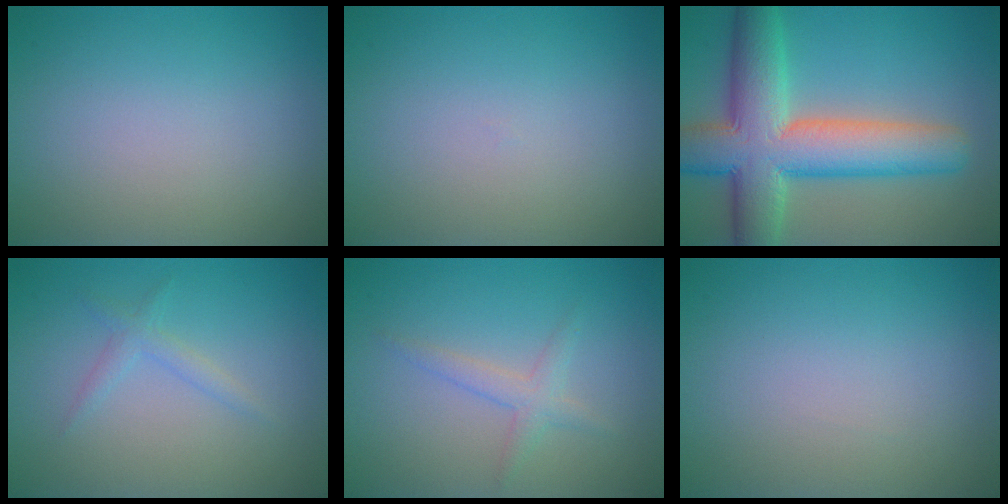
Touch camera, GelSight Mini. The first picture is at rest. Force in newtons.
{"total": 0.0}
{"total": 10.9, "press": 10.9, "slide": 0.8}
{"total": 1.3, "press": 1.3, "slide": 0.0}
{"total": 1.8, "press": 1.8, "slide": 0.0}
{"total": 0.0}